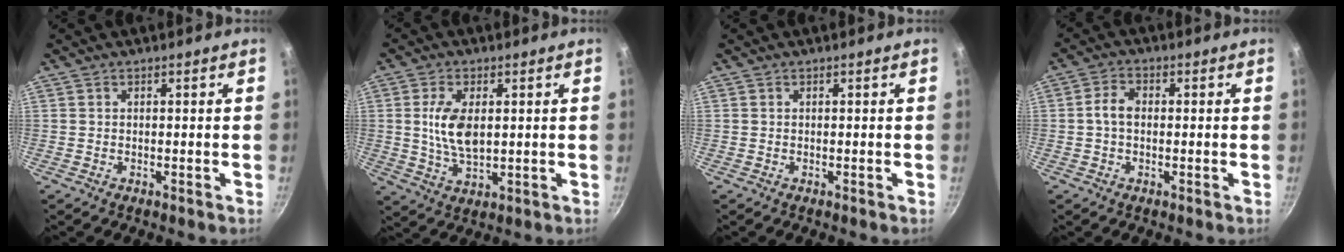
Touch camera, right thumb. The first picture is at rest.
{"total": 8.4, "force": [1.1, 4.5, 7.0], "torque": [-0.131, -0.008, 0.024]}
{"total": 0.0}
{"total": 3.8, "force": [-0.1, 2.7, 2.7], "torque": [-0.048, 0.014, -0.009]}